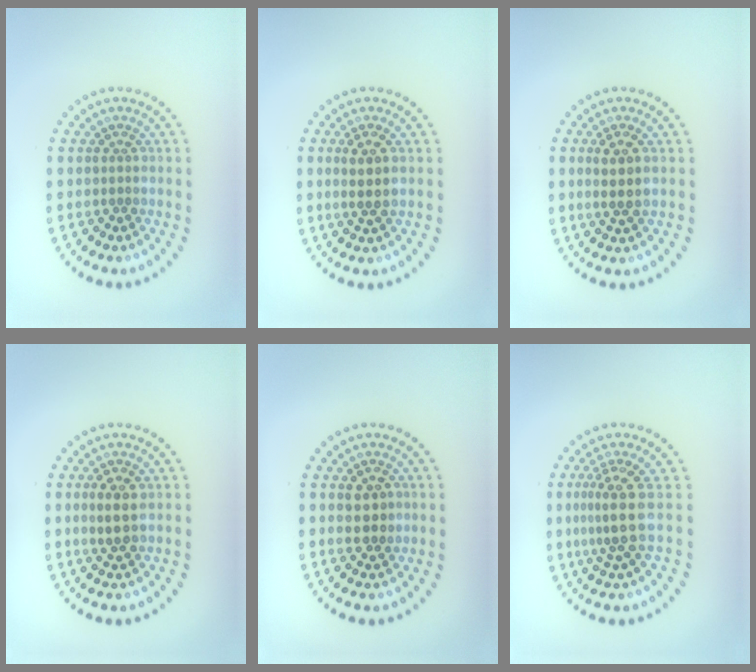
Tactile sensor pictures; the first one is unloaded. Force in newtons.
{"total": 2.3, "press": 2.1, "slide": 1.0}
{"total": 2.3, "press": 2.1, "slide": 1.0}
{"total": 2.5, "press": 2.5, "slide": 0.4}
{"total": 2.5, "press": 2.5, "slide": 0.2}
{"total": 3.4, "press": 2.6, "slide": 2.1}